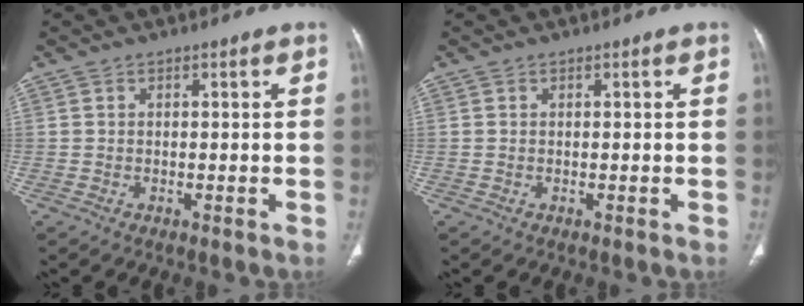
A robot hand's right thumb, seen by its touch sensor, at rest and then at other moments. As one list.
[{"total": 0.0}]